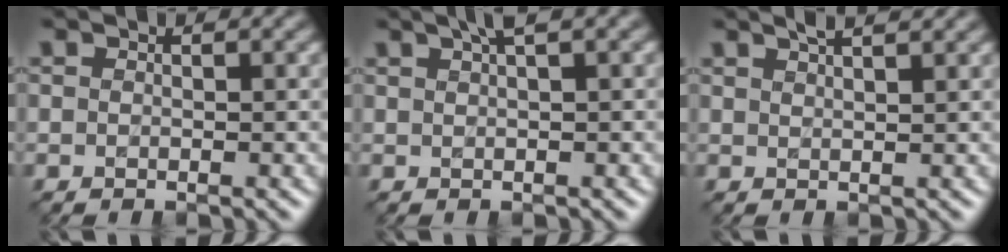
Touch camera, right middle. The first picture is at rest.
{"total": 2.8, "force": [1.7, 0.5, 2.1], "torque": [-0.022, 0.012, 0.025]}
{"total": 3.3, "force": [2.4, 1.1, 2.0], "torque": [0.001, 0.019, 0.008]}